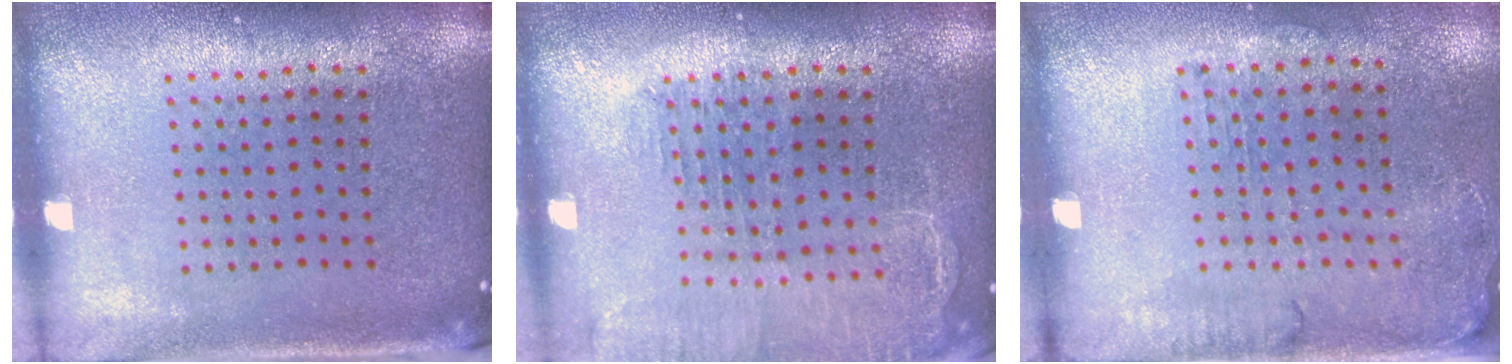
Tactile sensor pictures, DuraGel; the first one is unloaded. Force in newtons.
{"total": 1.6, "press": 1.6, "slide": 0.4}
{"total": 1.6, "press": 1.3, "slide": 1.0}